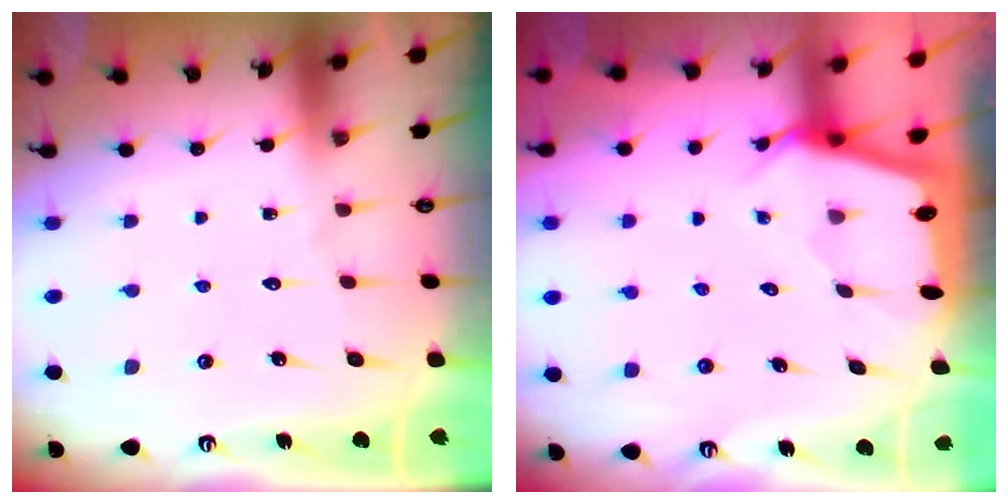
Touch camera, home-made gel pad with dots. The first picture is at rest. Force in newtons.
{"total": 2.1, "press": 2.1, "slide": 0.1}